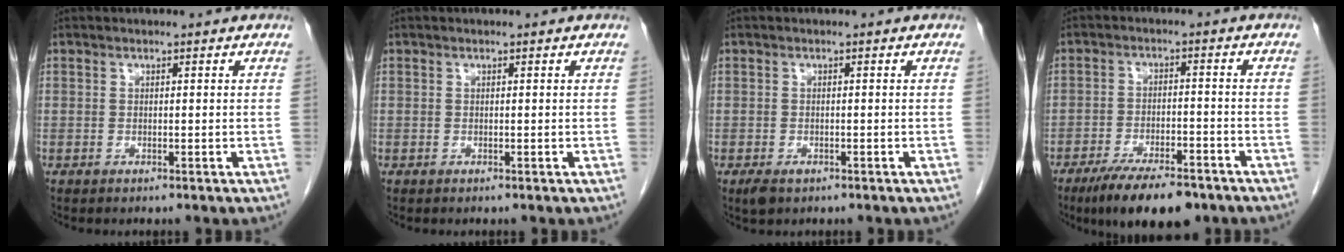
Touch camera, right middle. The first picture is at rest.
{"total": 0.0}
{"total": 2.0, "force": [-1.2, 1.0, 1.3], "torque": [-0.029, -0.003, -0.013]}
{"total": 11.5, "force": [-8.5, 3.4, 6.9], "torque": [-0.105, -0.012, -0.136]}